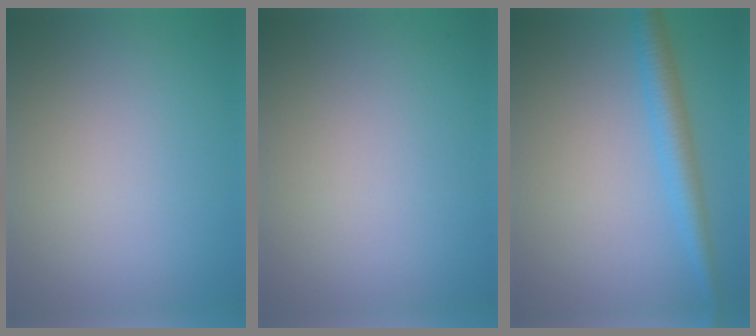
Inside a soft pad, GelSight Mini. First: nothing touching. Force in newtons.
{"total": 0.0}
{"total": 3.4, "press": 3.4, "slide": 0.1}